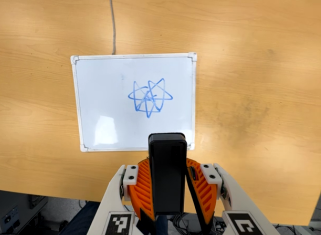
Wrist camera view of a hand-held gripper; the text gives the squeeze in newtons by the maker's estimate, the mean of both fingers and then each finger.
{"total": 5.2, "left": 4.8, "right": 5.6}